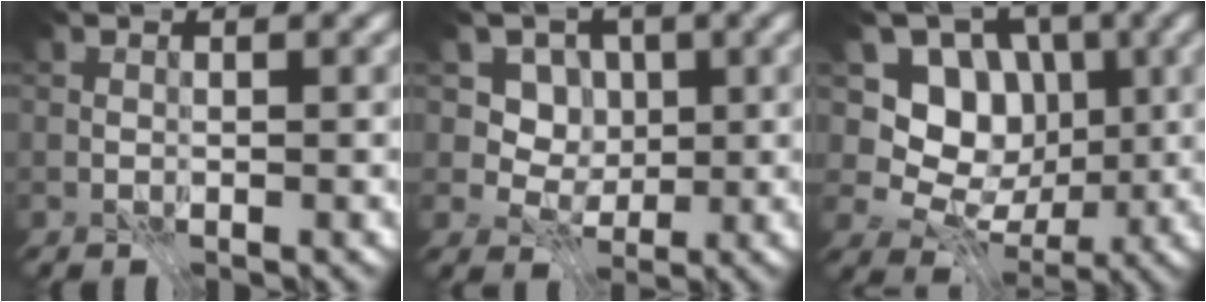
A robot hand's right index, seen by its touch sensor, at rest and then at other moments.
{"total": 6.0, "force": [1.9, 5.1, 2.6], "torque": [-0.037, -0.007, 0.026]}
{"total": 7.9, "force": [1.4, 6.7, 4.0], "torque": [-0.058, 0.006, 0.001]}